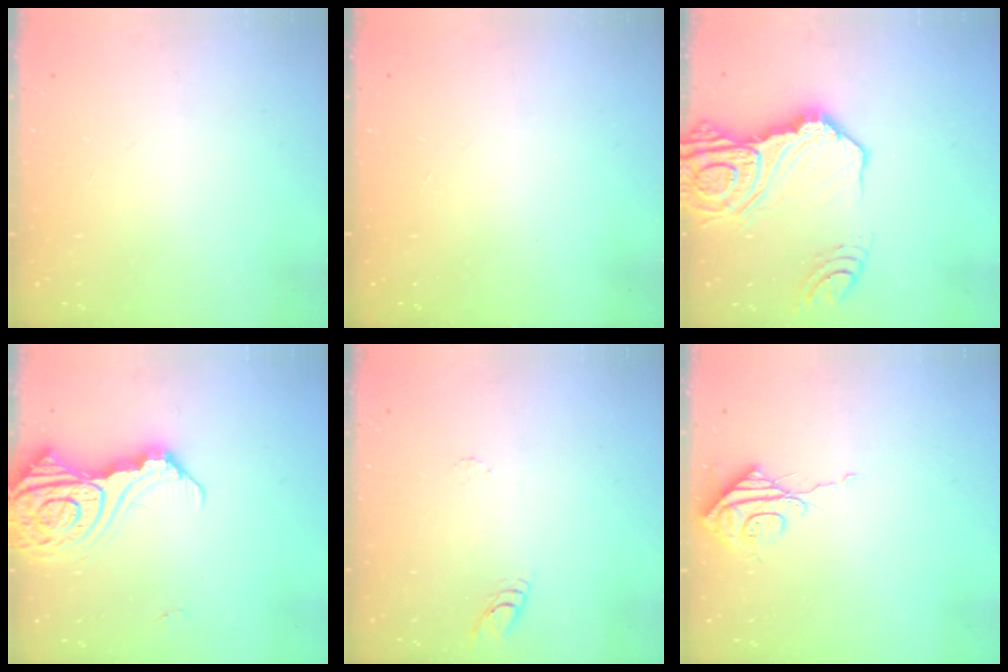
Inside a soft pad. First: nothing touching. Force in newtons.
{"total": 0.0}
{"total": 22.5, "press": 22.4, "slide": 2.8}
{"total": 19.2, "press": 19.1, "slide": 2.1}
{"total": 3.7, "press": 3.7, "slide": 0.3}
{"total": 7.3, "press": 7.3, "slide": 0.6}